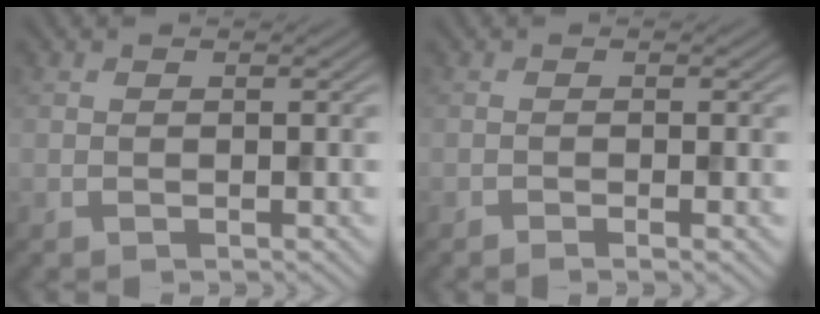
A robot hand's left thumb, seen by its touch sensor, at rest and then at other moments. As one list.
[{"total": 1.1, "force": [-0.6, 0.1, 1.0], "torque": [-0.013, -0.002, -0.011]}]